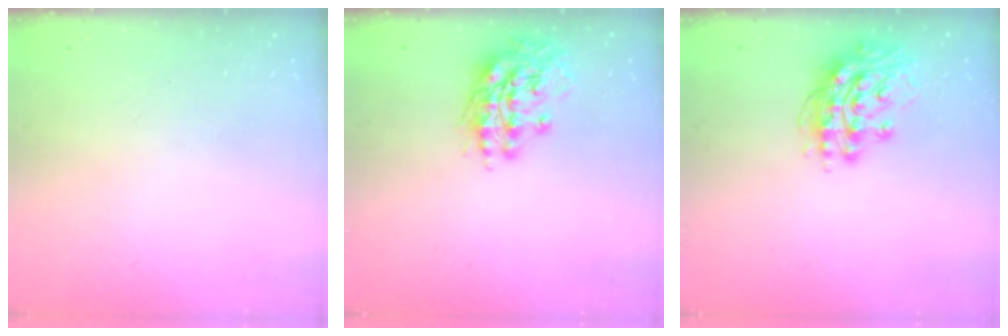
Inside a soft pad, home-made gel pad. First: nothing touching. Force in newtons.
{"total": 13.2, "press": 13.1, "slide": 1.9}
{"total": 13.5, "press": 13.4, "slide": 1.3}